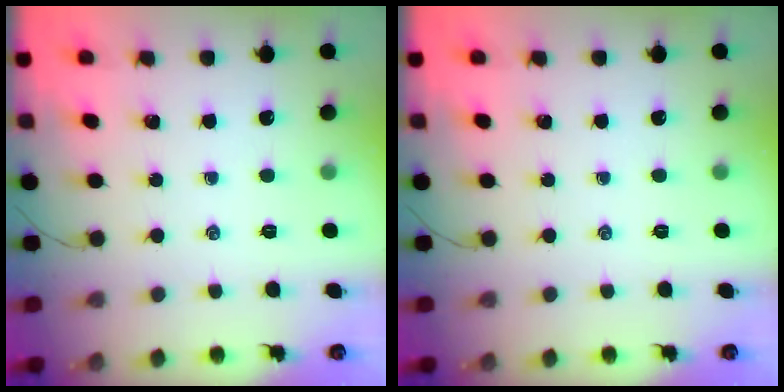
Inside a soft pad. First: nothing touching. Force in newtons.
{"total": 0.0}